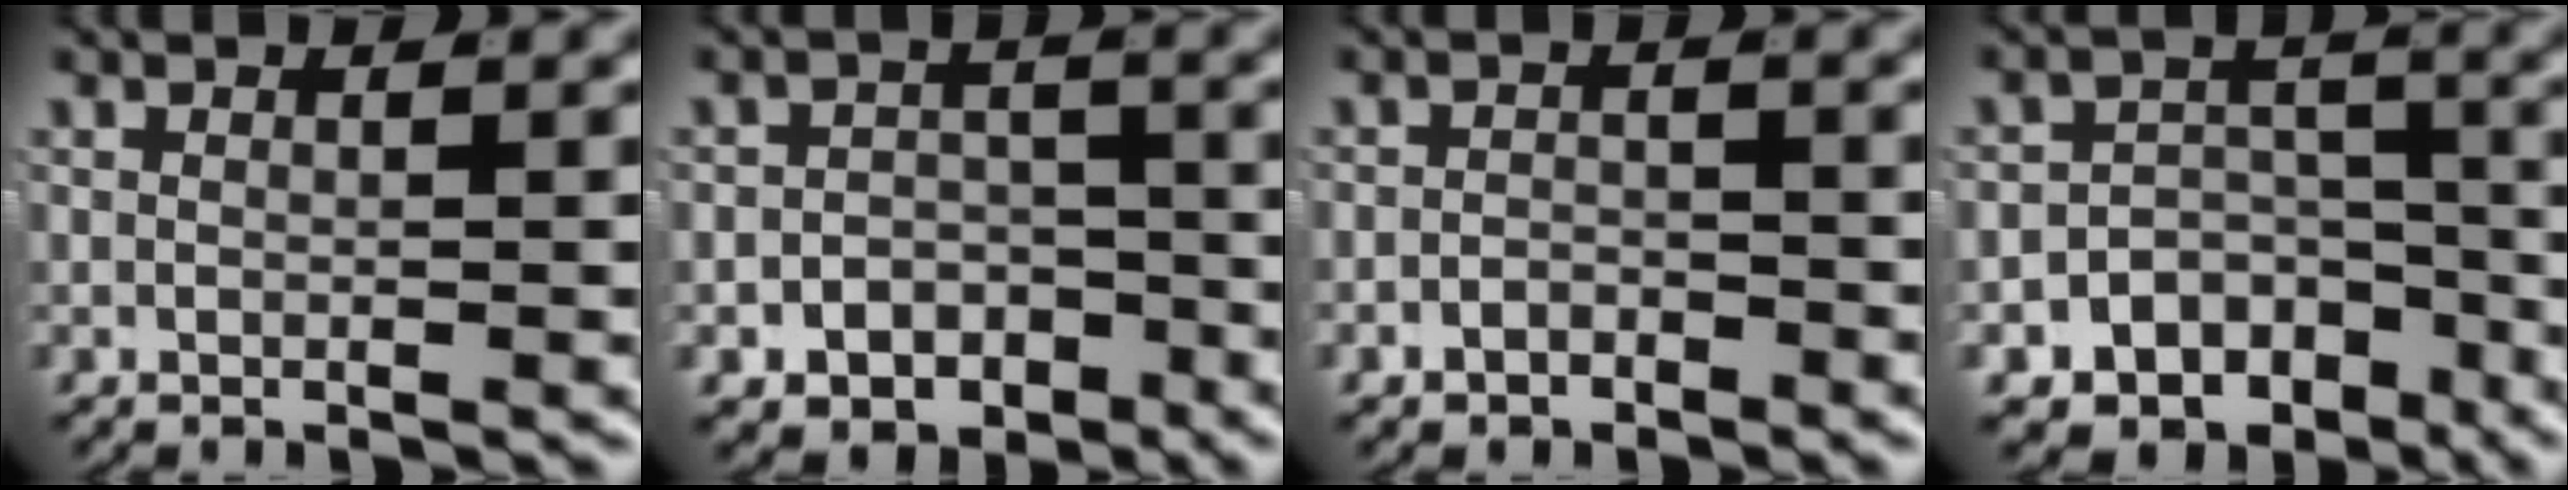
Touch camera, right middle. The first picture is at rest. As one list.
[{"total": 7.4, "force": [-5.8, 4.4, 1.1], "torque": [0.014, -0.017, -0.099]}, {"total": 1.9, "force": [-1.6, 1.0, 0.2], "torque": [0.005, -0.001, -0.029]}, {"total": 12.9, "force": [-9.5, 8.2, 2.8], "torque": [-0.028, -0.026, -0.158]}]